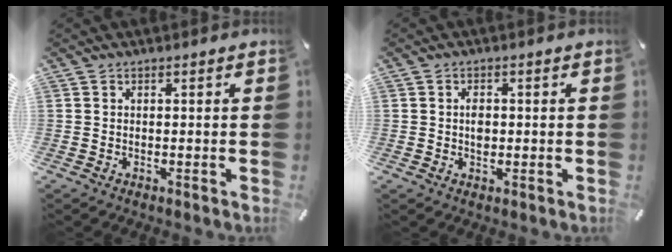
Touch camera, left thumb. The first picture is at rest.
{"total": 2.6, "force": [0.0, 1.8, 1.9], "torque": [-0.030, 0.002, -0.003]}